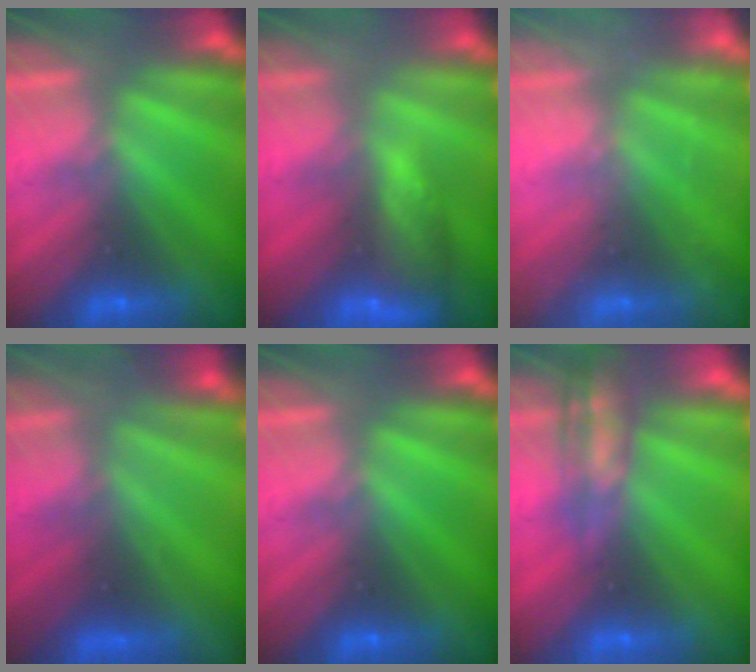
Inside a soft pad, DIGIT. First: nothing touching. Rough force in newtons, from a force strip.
{"total": 8.6}
{"total": 2.2}
{"total": 7.5}
{"total": 0.0}
{"total": 2.8}